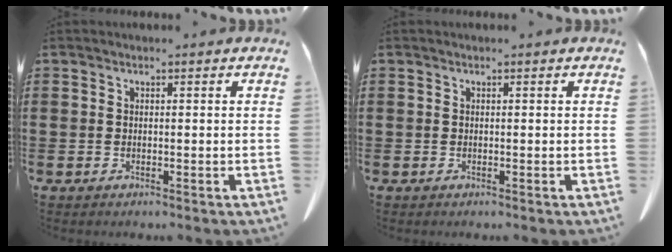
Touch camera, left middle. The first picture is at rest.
{"total": 0.0}